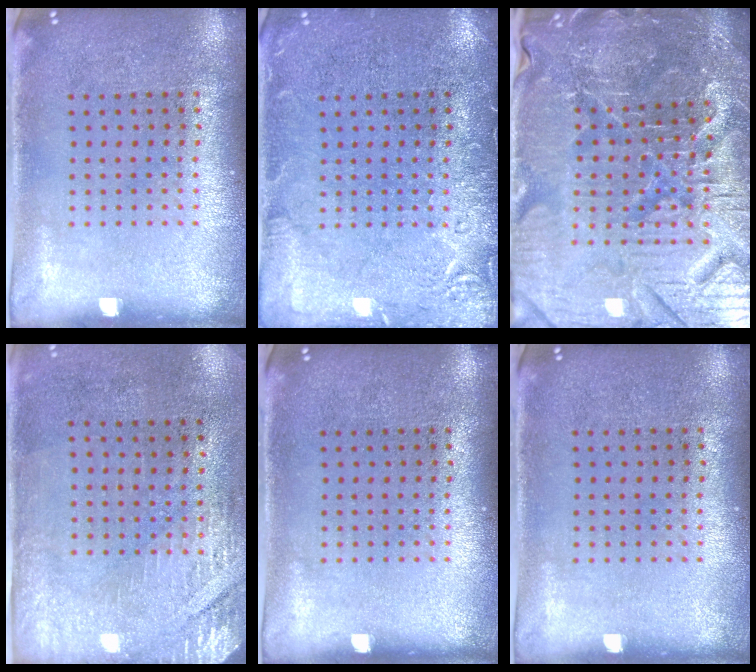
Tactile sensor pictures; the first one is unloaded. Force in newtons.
{"total": 2.9, "press": 2.9, "slide": 0.4}
{"total": 5.6, "press": 5.3, "slide": 1.7}
{"total": 2.9, "press": 2.5, "slide": 1.4}
{"total": 0.0}
{"total": 0.0}